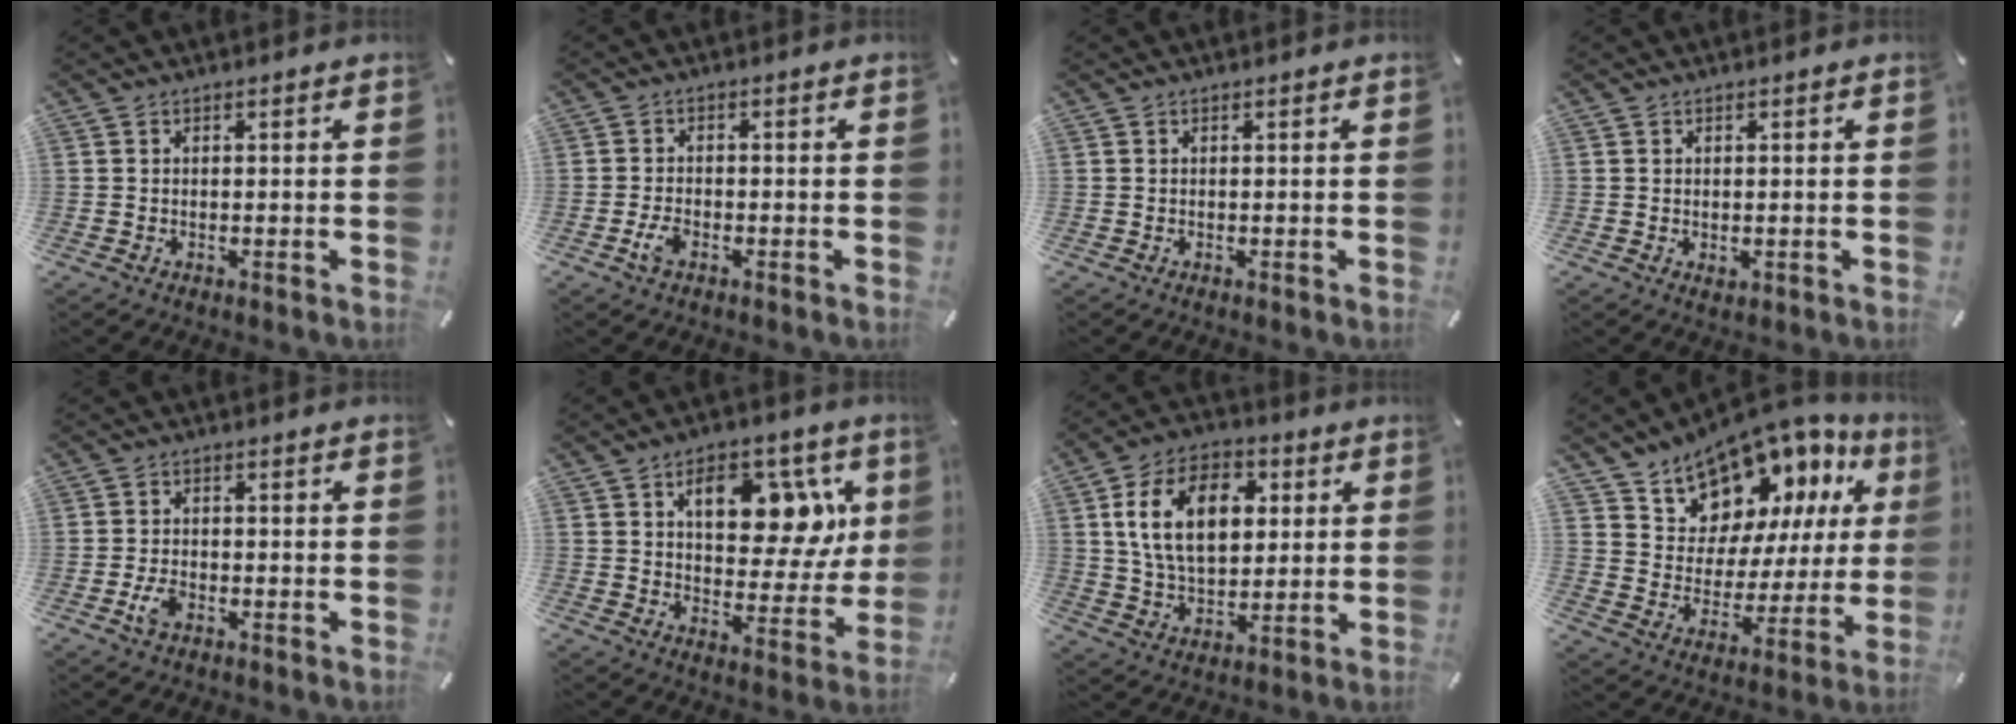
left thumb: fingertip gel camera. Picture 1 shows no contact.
{"total": 3.1, "force": [-1.5, 1.7, 2.1], "torque": [-0.057, -0.001, -0.033]}
{"total": 0.0}
{"total": 0.9, "force": [0.0, 0.7, 0.5], "torque": [-0.009, 0.004, 0.000]}
{"total": 3.7, "force": [-1.6, 2.2, 2.5], "torque": [-0.062, 0.001, -0.033]}
{"total": 15.2, "force": [6.2, 8.9, 10.6], "torque": [-0.128, -0.028, 0.102]}
{"total": 16.1, "force": [4.0, 10.7, 11.3], "torque": [-0.219, 0.010, 0.067]}
{"total": 13.3, "force": [11.7, 6.2, 1.3], "torque": [-0.029, -0.128, 0.208]}